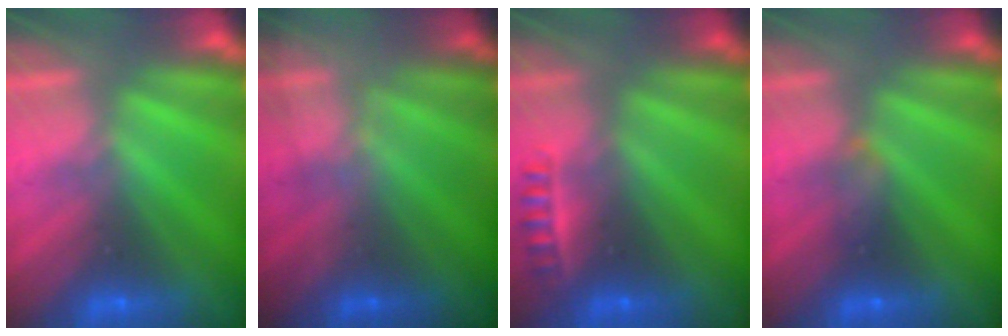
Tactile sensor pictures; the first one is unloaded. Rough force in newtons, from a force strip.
{"total": 1.3}
{"total": 2.3}
{"total": 2.2}